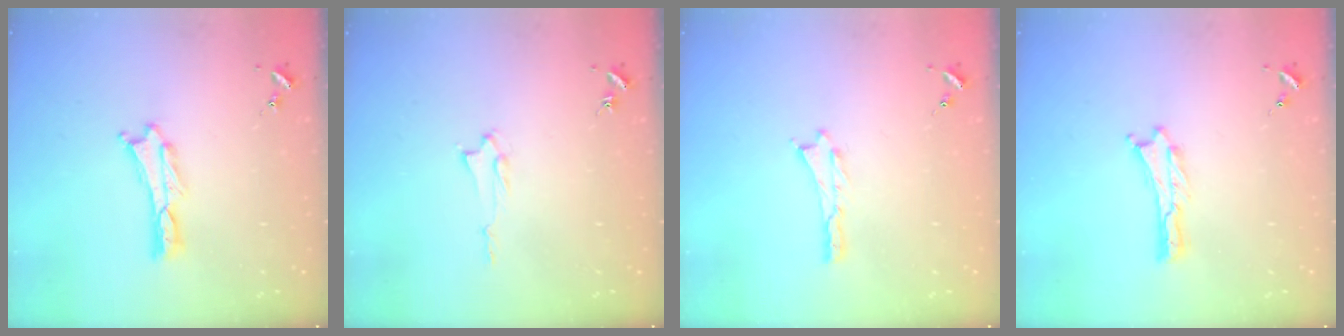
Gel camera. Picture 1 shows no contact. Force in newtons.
{"total": 1.3, "press": 1.3, "slide": 0.2}
{"total": 0.0}
{"total": 0.0}